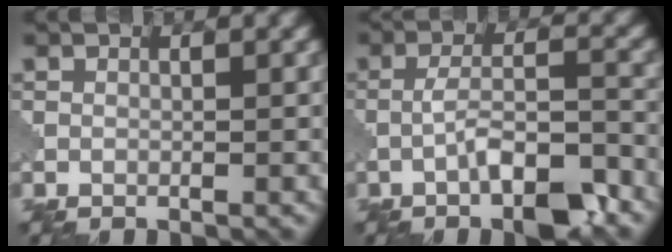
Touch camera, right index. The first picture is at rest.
{"total": 5.9, "force": [-3.1, 1.6, 4.7], "torque": [-0.087, 0.004, -0.056]}